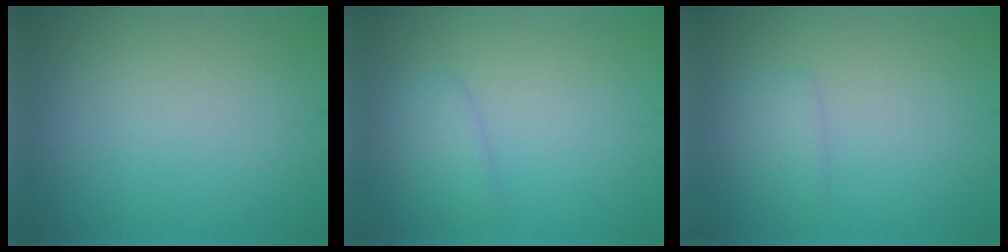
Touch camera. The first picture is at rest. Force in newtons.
{"total": 1.8, "press": 1.8, "slide": 0.0}
{"total": 1.4, "press": 1.4, "slide": 0.1}